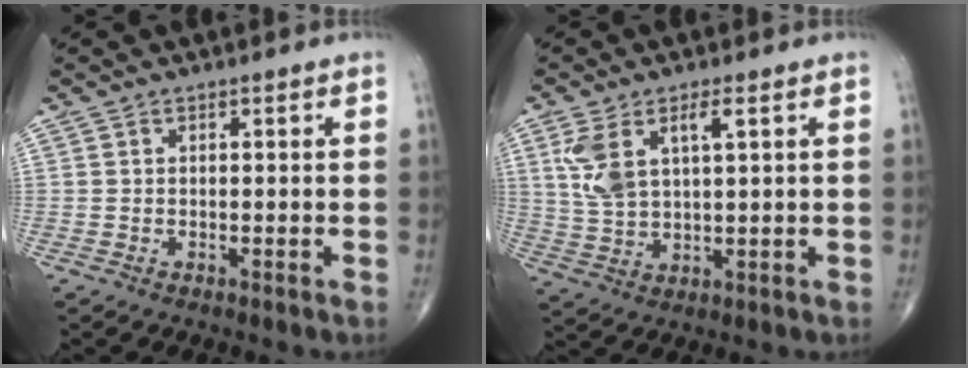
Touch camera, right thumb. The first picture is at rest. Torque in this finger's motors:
{"motor_torque": [0.88, 1.66, 1.17, 0.45, 0.10]}